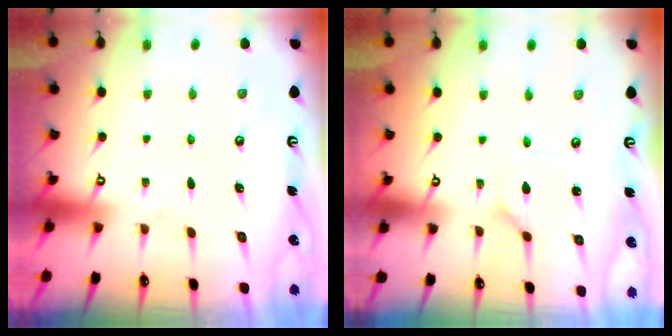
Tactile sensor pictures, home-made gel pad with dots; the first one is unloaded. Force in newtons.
{"total": 0.9, "press": 0.9, "slide": 0.0}